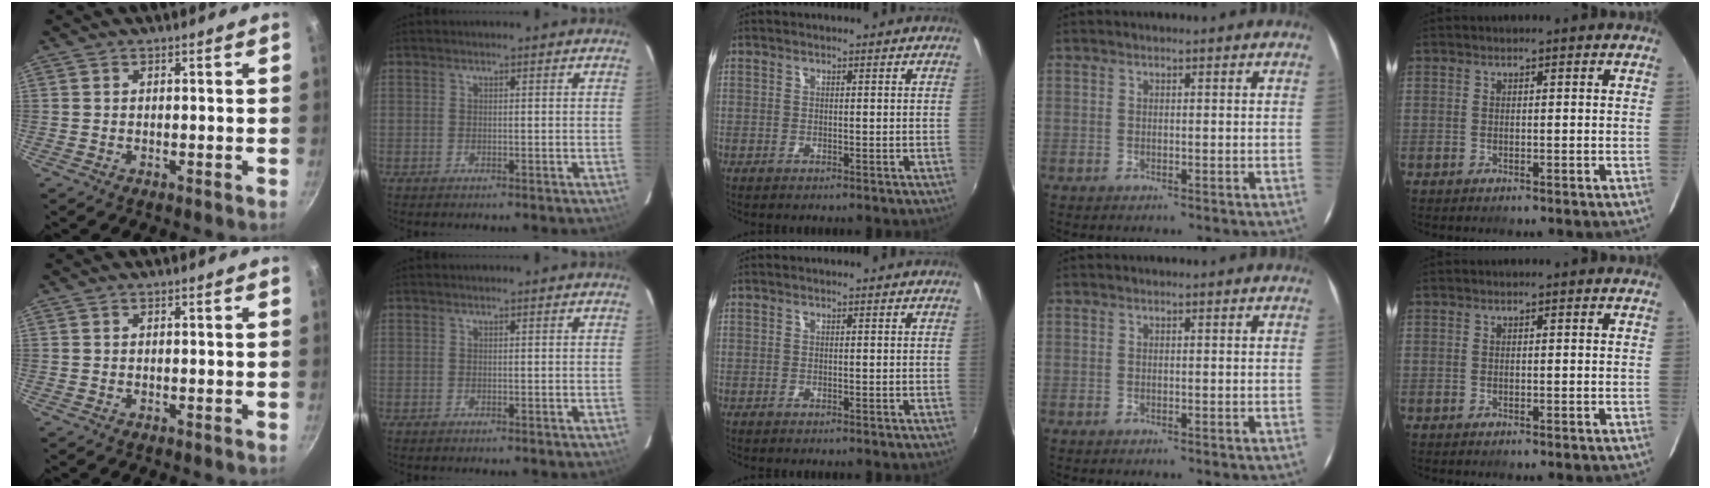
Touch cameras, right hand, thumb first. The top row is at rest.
{}